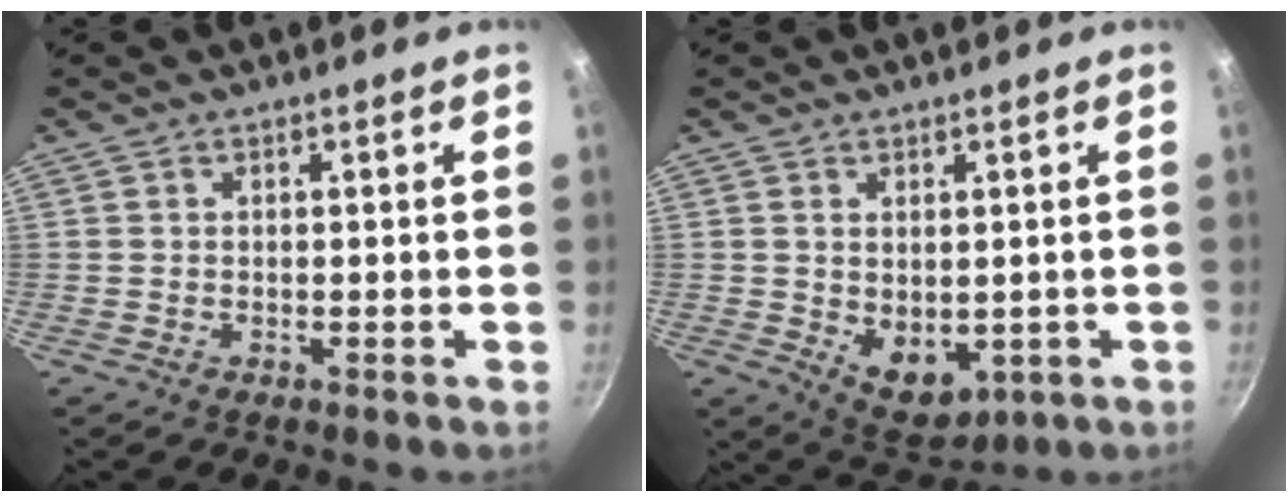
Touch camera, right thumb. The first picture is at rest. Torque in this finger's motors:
{"motor_torque": [-0.34, 0.65, 0.20, 0.71, 0.05]}